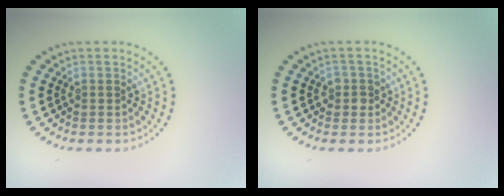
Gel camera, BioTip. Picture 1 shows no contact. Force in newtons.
{"total": 1.3, "press": 1.1, "slide": 0.6}